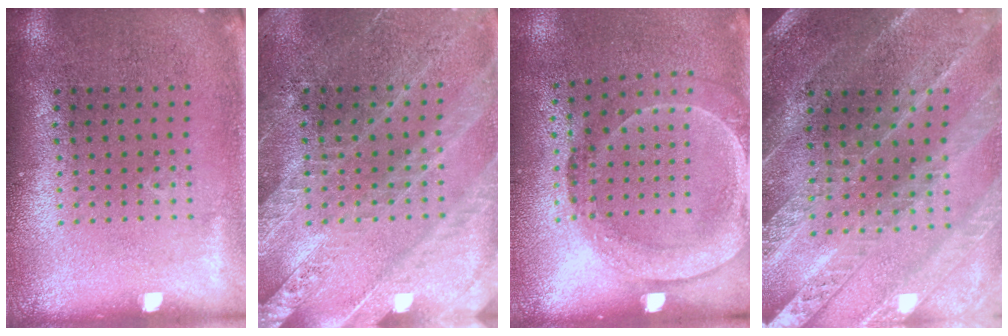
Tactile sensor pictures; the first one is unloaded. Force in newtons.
{"total": 2.8, "press": 2.7, "slide": 0.7}
{"total": 1.6, "press": 1.2, "slide": 1.1}
{"total": 2.4, "press": 2.4, "slide": 0.2}